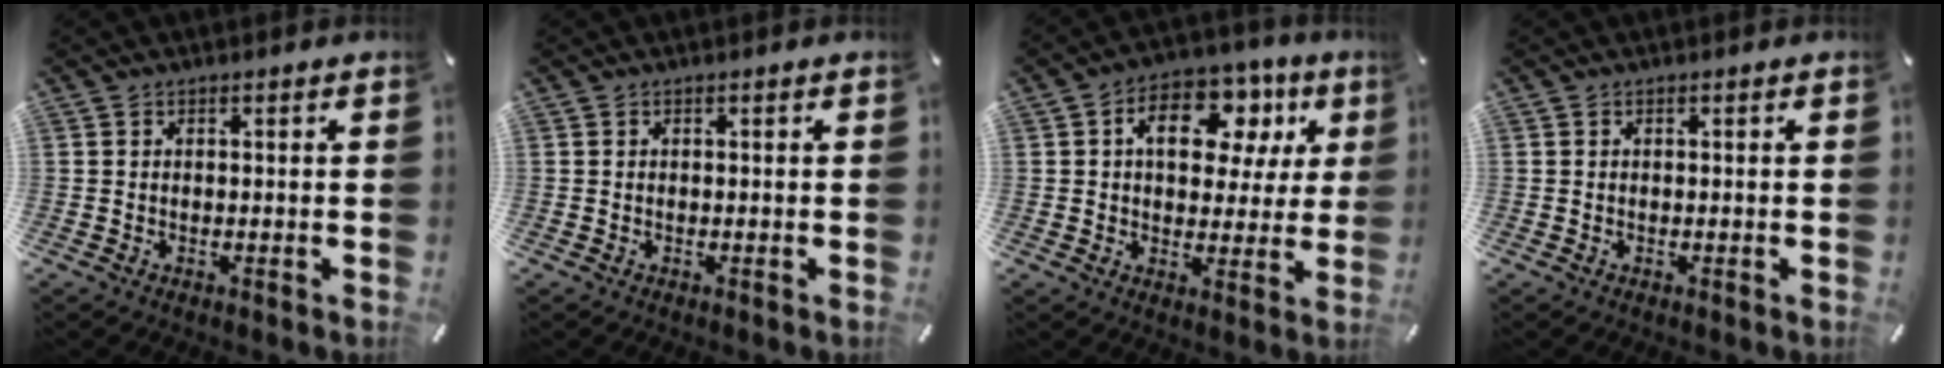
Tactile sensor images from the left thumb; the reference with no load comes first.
{"total": 0.0}
{"total": 13.6, "force": [3.8, 9.4, 9.0], "torque": [-0.128, -0.003, 0.065]}
{"total": 0.0}